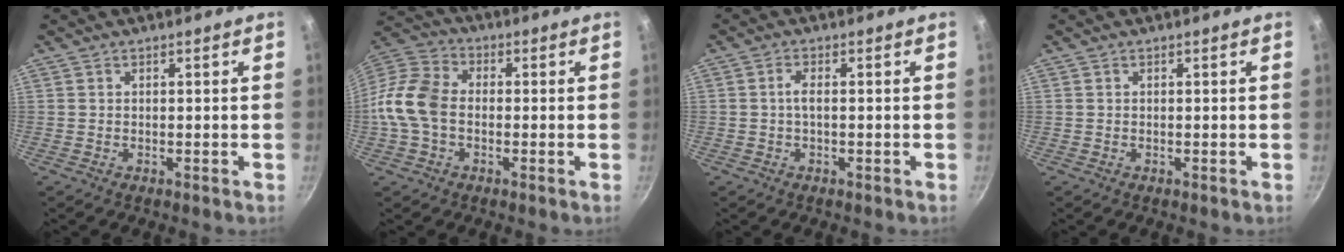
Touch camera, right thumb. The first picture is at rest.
{"total": 11.1, "force": [-1.6, 7.8, 7.7], "torque": [-0.140, 0.030, -0.051]}
{"total": 1.8, "force": [-0.2, 0.8, 1.6], "torque": [-0.038, 0.007, -0.007]}
{"total": 0.0}